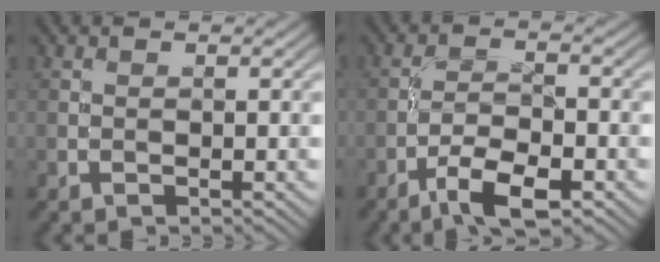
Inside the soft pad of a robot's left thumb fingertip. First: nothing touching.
{"total": 6.0, "force": [-3.8, 1.8, 4.3], "torque": [-0.080, 0.003, -0.072]}